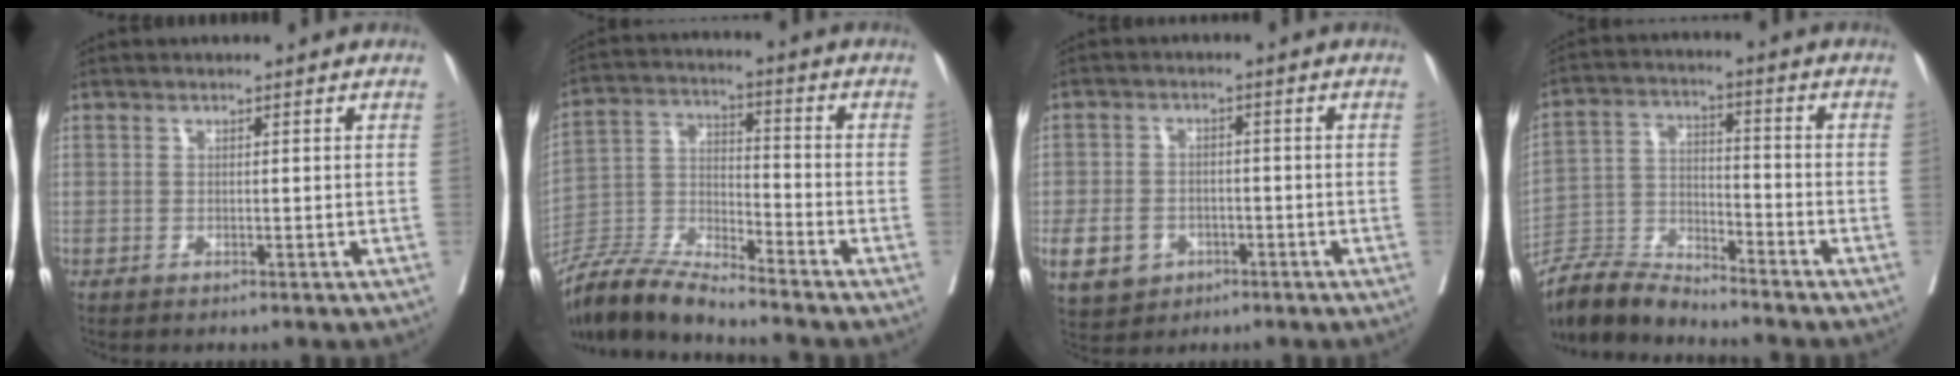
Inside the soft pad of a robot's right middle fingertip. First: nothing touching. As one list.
[{"total": 10.5, "force": [-9.9, 0.0, 3.7], "torque": [-0.070, -0.002, -0.192]}, {"total": 13.5, "force": [-5.3, 10.9, 5.9], "torque": [-0.168, 0.007, -0.076]}, {"total": 8.3, "force": [-8.3, 0.4, 0.9], "torque": [-0.016, 0.002, -0.160]}]